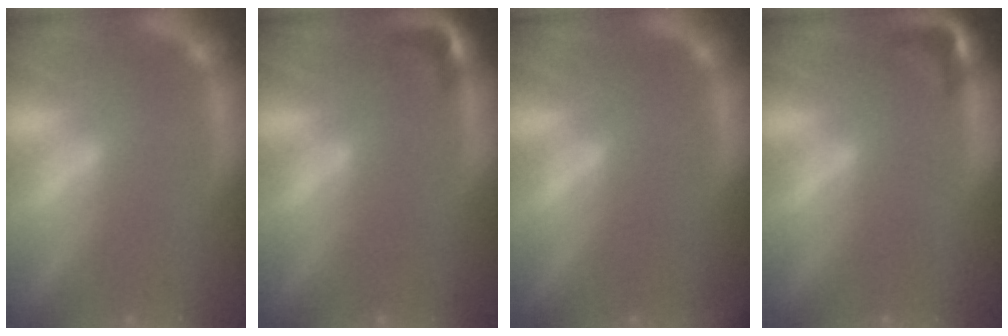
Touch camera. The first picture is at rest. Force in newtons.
{"total": 1.9}
{"total": 0.9}
{"total": 2.4}